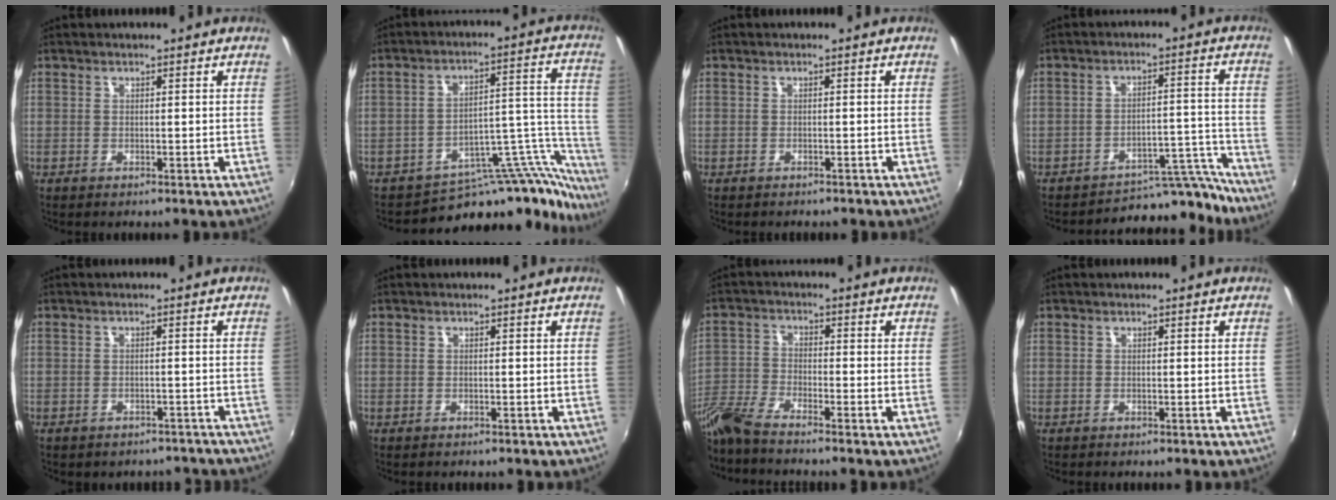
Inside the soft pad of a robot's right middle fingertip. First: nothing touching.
{"total": 18.0, "force": [-16.2, 6.0, 4.9], "torque": [-0.042, 0.055, -0.231]}
{"total": 1.3, "force": [-1.2, 0.4, 0.3], "torque": [-0.010, -0.002, -0.015]}
{"total": 12.2, "force": [-11.9, 2.4, 0.9], "torque": [0.001, 0.051, -0.162]}
{"total": 6.8, "force": [-5.9, 2.9, 1.5], "torque": [-0.030, 0.002, -0.060]}
{"total": 0.0}
{"total": 7.7, "force": [-6.7, 0.4, 3.8], "torque": [-0.092, -0.014, -0.141]}
{"total": 0.0}